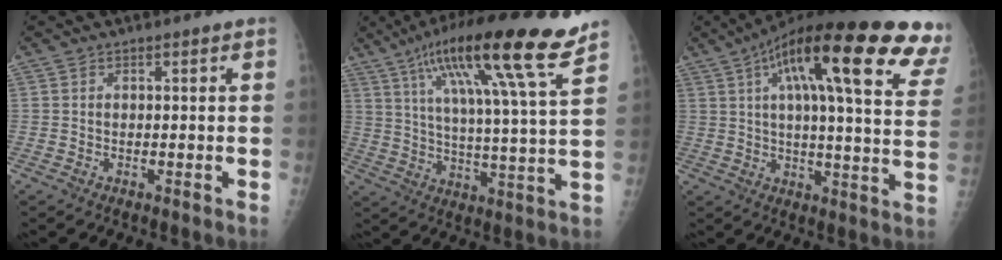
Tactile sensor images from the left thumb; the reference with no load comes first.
{"total": 21.2, "force": [12.9, 1.9, 16.7], "torque": [-0.260, -0.032, 0.205]}
{"total": 31.5, "force": [15.2, 7.4, 26.6], "torque": [-0.314, 0.014, 0.212]}